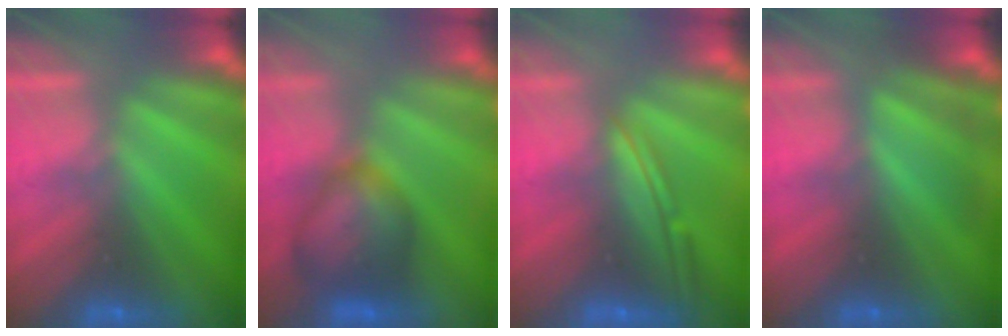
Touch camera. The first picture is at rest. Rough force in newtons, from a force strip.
{"total": 6.6}
{"total": 5.5}
{"total": 3.0}